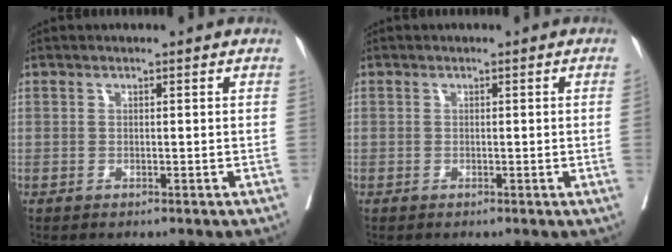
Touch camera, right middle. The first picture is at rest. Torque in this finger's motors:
{"motor_torque": [0.33, -0.38, -0.46, -0.07]}